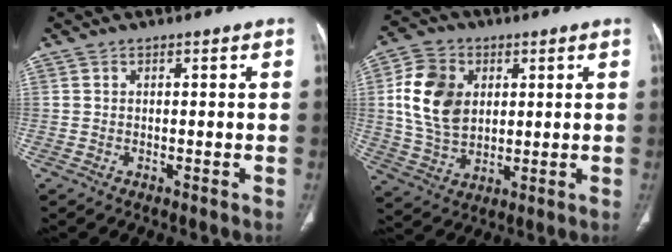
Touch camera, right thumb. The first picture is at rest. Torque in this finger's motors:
{"motor_torque": [0.94, 1.50, 1.00, 0.56, 0.09]}